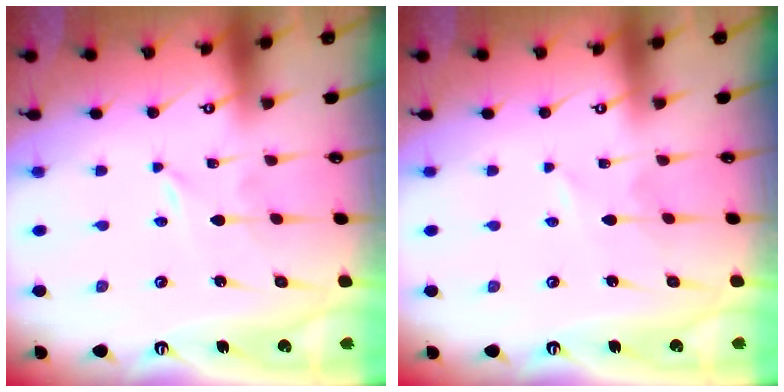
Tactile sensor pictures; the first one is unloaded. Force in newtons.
{"total": 1.7, "press": 1.7, "slide": 0.3}